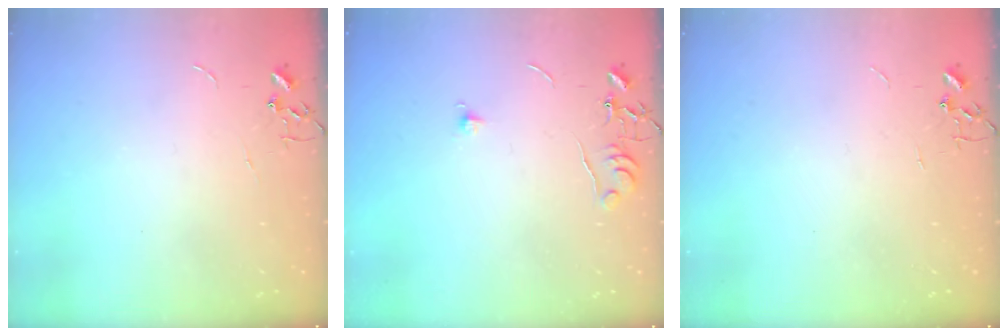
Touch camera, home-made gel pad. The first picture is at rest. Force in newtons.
{"total": 6.1, "press": 6.0, "slide": 0.6}
{"total": 0.0}